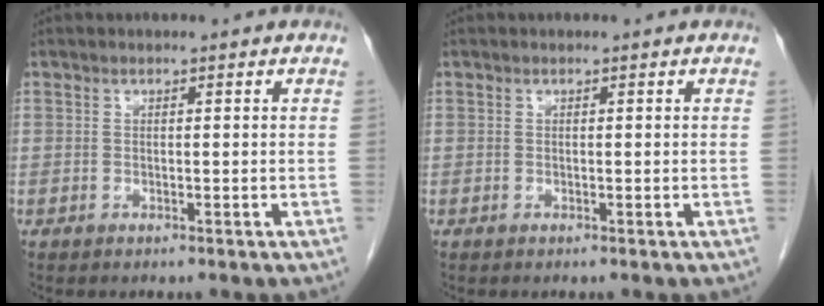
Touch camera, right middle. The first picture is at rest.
{"total": 0.0}